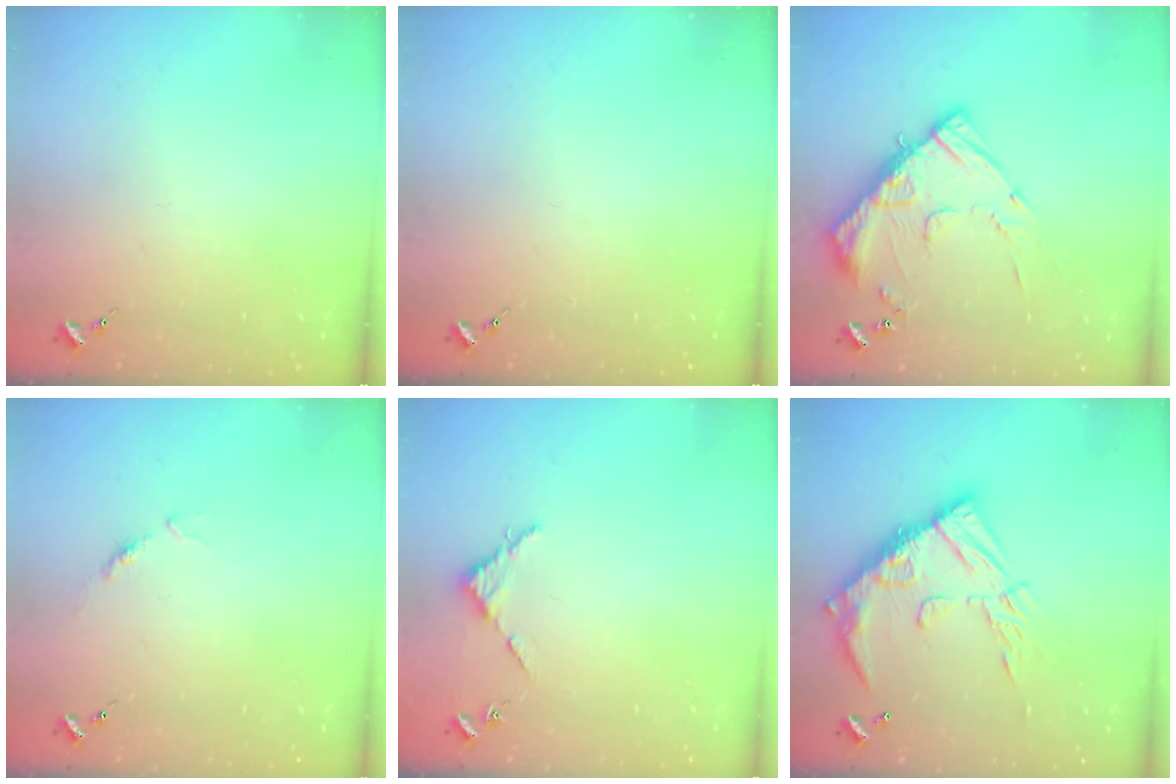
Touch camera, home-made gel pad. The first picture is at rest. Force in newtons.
{"total": 0.0}
{"total": 14.2, "press": 14.2, "slide": 1.2}
{"total": 4.7, "press": 4.7, "slide": 0.5}
{"total": 2.7, "press": 2.7, "slide": 0.3}
{"total": 19.1, "press": 19.0, "slide": 1.8}